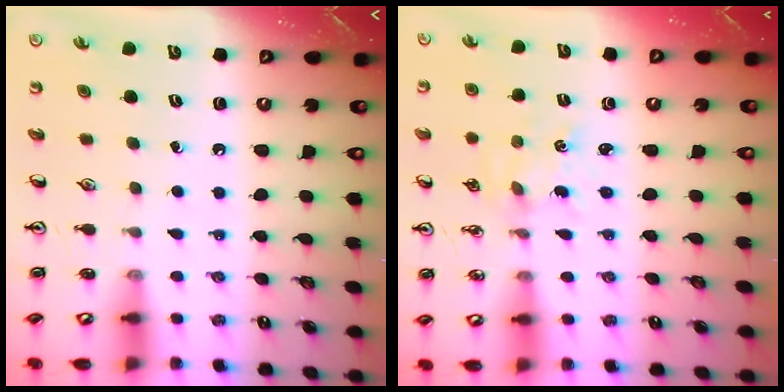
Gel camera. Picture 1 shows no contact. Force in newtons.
{"total": 1.6, "press": 1.6, "slide": 0.3}